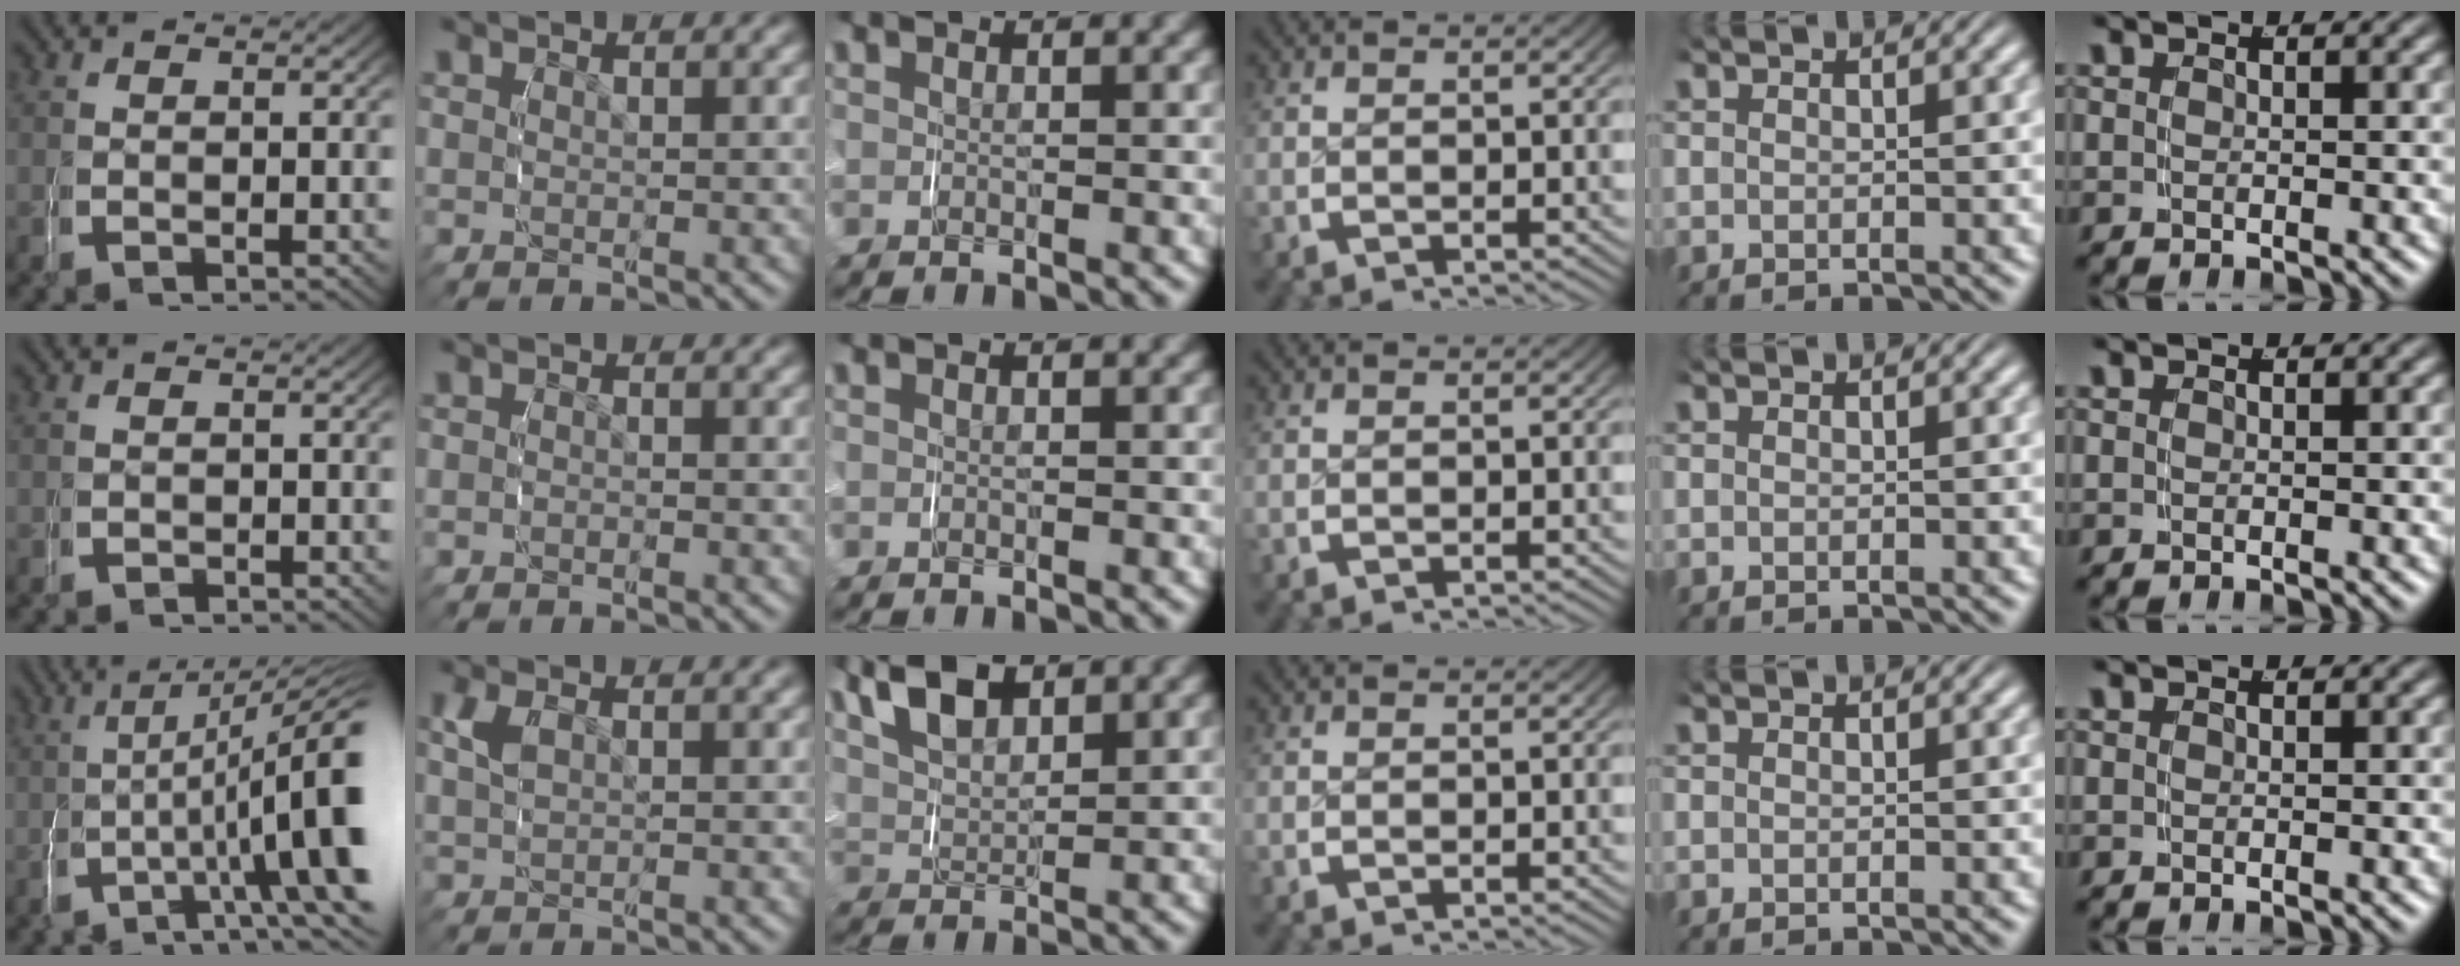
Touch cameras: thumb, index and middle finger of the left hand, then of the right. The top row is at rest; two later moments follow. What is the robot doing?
{"motion": "grasp_and_lifting", "object": "keyboard"}